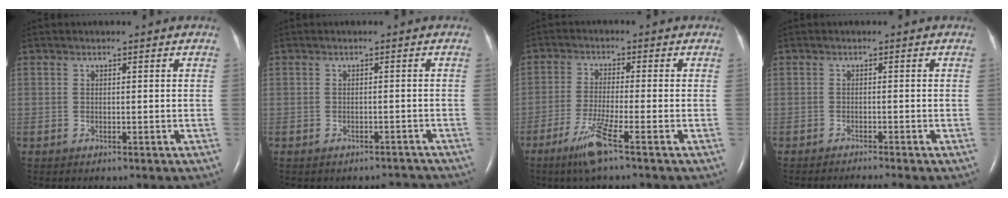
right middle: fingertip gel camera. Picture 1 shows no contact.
{"total": 2.0, "force": [-1.8, 0.8, -0.2], "torque": [0.008, 0.004, -0.021]}
{"total": 6.2, "force": [-3.6, -0.7, 4.9], "torque": [-0.102, -0.017, -0.075]}
{"total": 2.9, "force": [-2.6, -1.0, 1.0], "torque": [-0.011, -0.006, -0.039]}